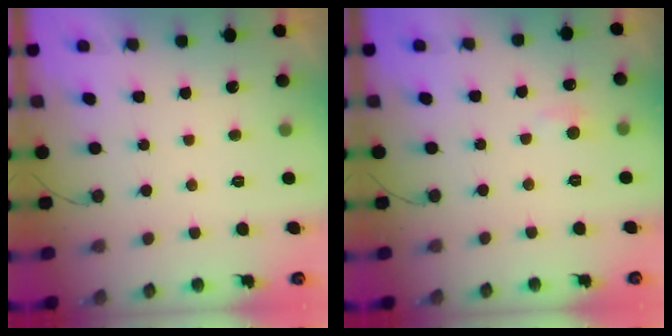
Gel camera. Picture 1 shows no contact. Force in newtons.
{"total": 5.4, "press": 5.3, "slide": 0.8}